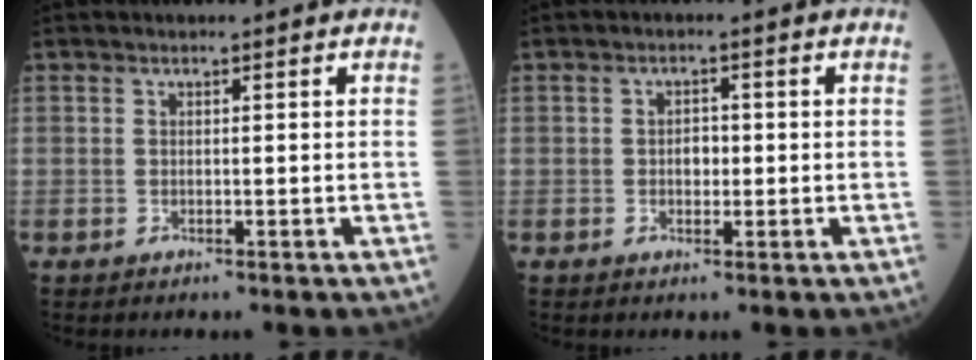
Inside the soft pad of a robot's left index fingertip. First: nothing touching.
{"total": 2.1, "force": [-0.1, 1.3, 1.6], "torque": [-0.023, 0.004, -0.003]}